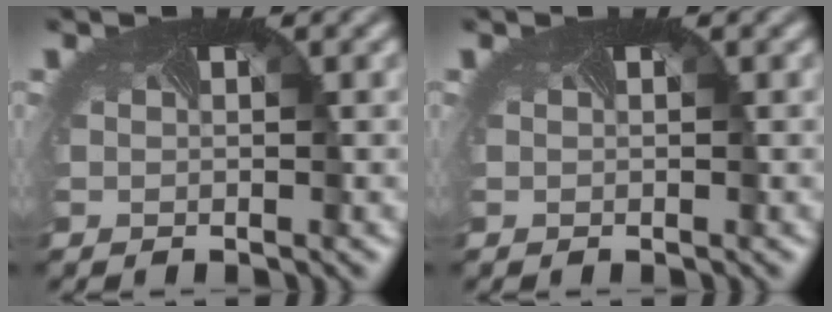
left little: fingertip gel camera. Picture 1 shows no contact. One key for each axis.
{"total": 0.0}